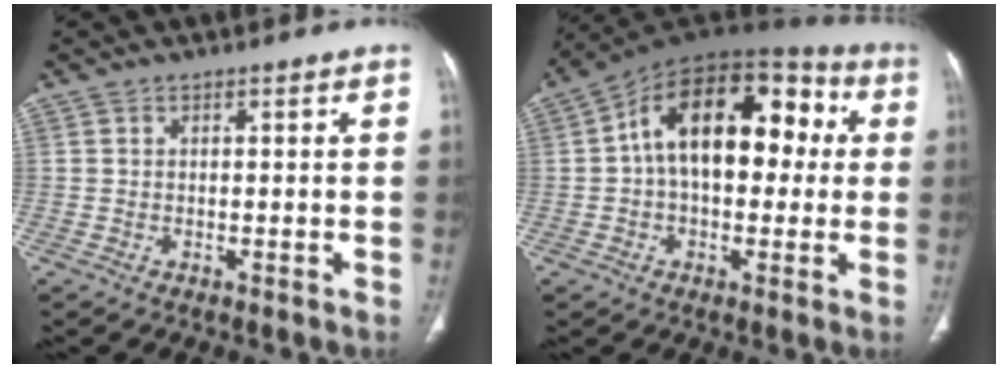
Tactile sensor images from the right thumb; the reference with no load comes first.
{"total": 19.9, "force": [2.6, 12.0, 15.7], "torque": [-0.206, 0.051, 0.030]}